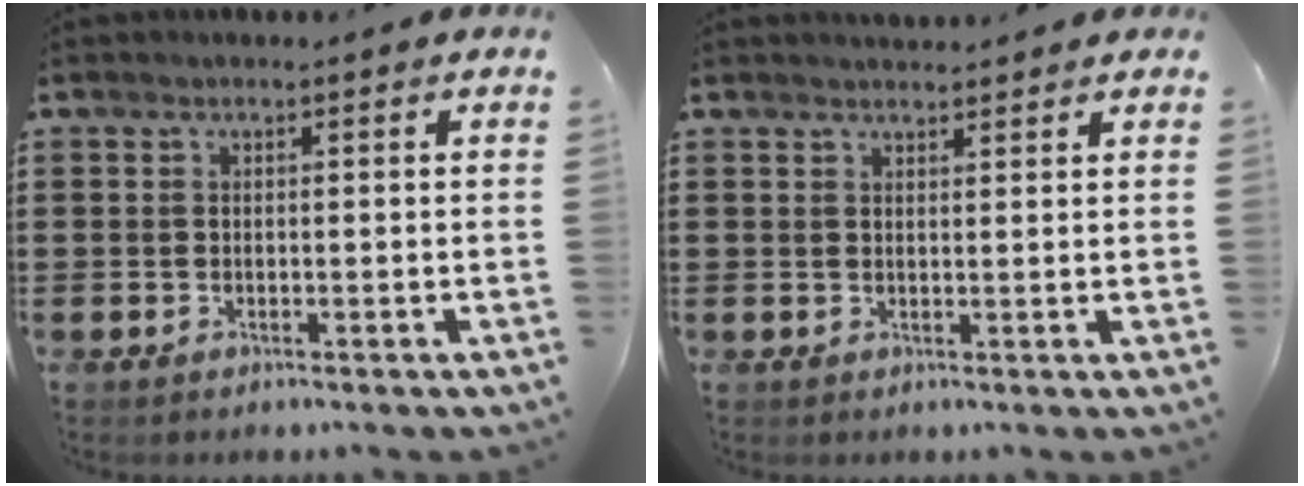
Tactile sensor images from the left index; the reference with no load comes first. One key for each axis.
{"total": 1.5, "fx": 1.5, "fy": 0.2, "fz": 0.1, "tx": -0.006, "ty": 0.003, "tz": 0.029}